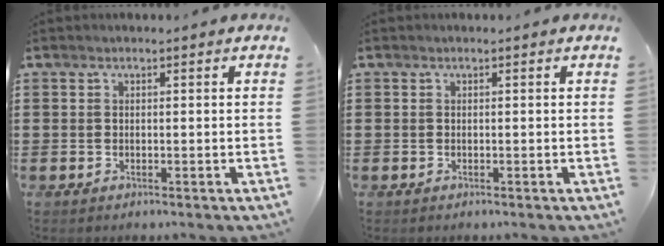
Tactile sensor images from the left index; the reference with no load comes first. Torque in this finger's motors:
{"motor_torque": [0.00, 0.00, 0.00, 0.00]}